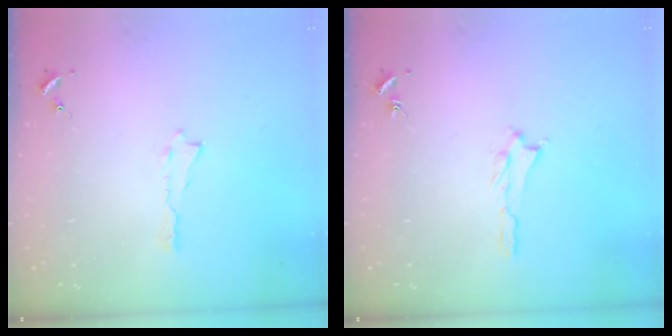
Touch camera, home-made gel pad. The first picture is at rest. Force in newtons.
{"total": 1.2, "press": 1.2, "slide": 0.3}